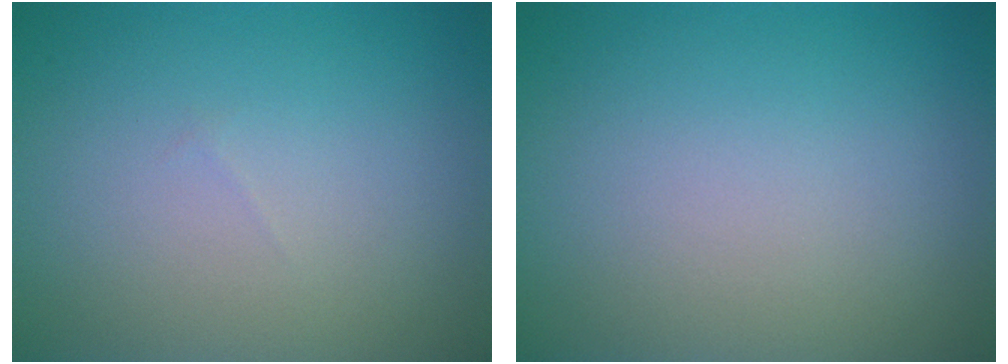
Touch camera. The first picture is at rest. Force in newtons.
{"total": 0.0}